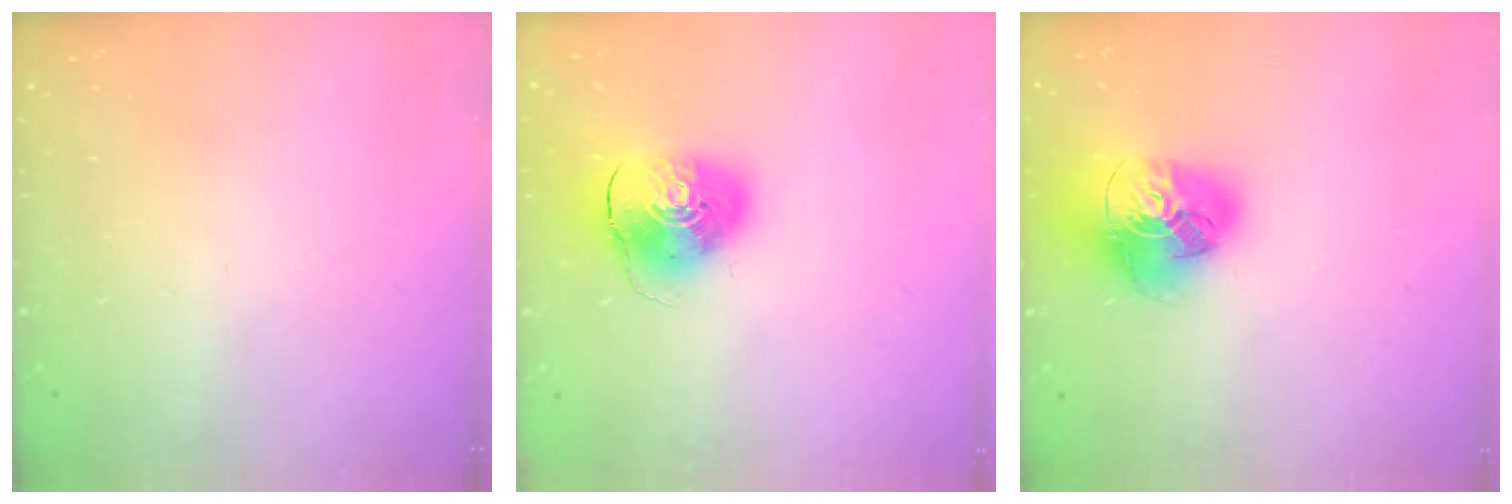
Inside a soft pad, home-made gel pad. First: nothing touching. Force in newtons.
{"total": 10.1, "press": 10.0, "slide": 1.6}
{"total": 18.0, "press": 17.9, "slide": 2.0}